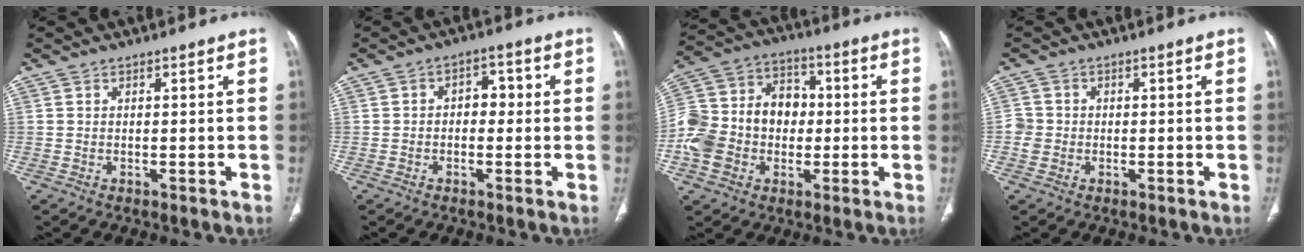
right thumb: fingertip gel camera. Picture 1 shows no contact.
{"total": 4.2, "force": [0.0, 3.0, 2.9], "torque": [-0.019, 0.016, -0.007]}
{"total": 16.9, "force": [-1.9, 13.3, 10.3], "torque": [-0.176, 0.046, -0.035]}
{"total": 2.8, "force": [-0.5, 2.7, 0.7], "torque": [0.002, 0.009, -0.012]}